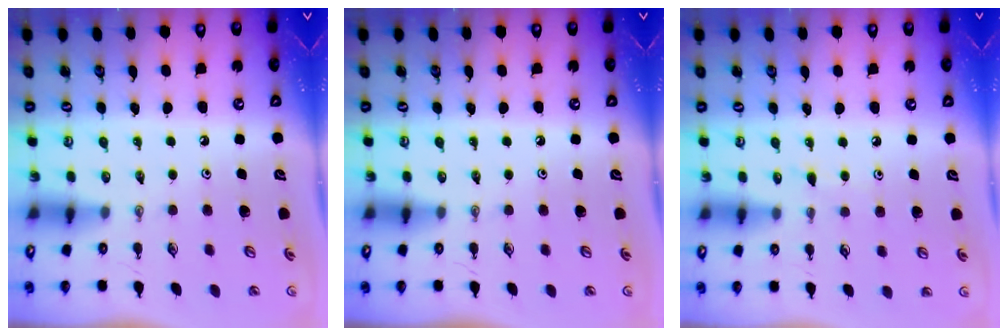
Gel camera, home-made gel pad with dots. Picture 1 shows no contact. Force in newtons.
{"total": 0.0}
{"total": 2.7, "press": 2.7, "slide": 0.3}